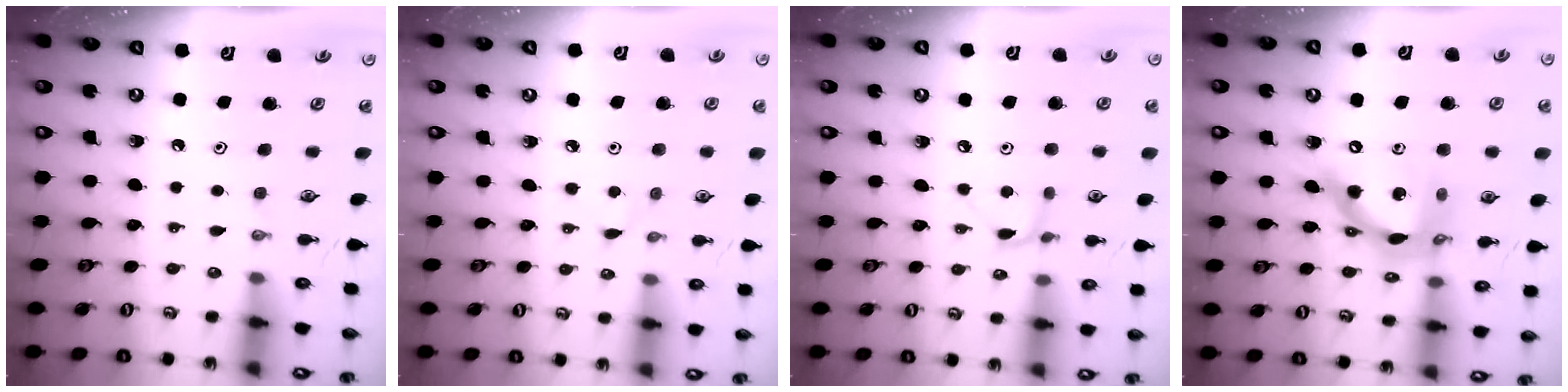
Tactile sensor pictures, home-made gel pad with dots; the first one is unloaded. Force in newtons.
{"total": 2.9, "press": 2.9, "slide": 0.3}
{"total": 4.7, "press": 4.6, "slide": 0.6}
{"total": 13.6, "press": 13.5, "slide": 1.7}